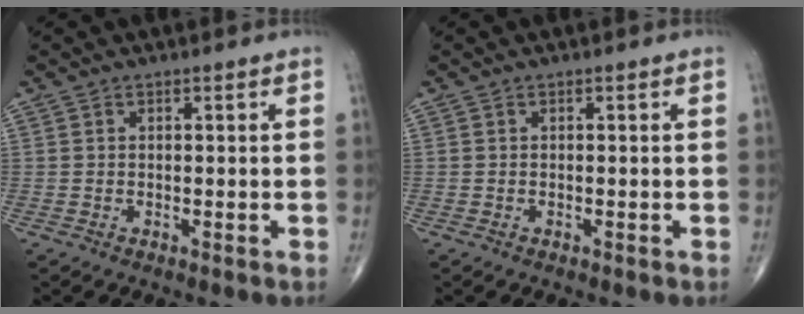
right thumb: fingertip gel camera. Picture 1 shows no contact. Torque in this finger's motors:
{"motor_torque": [0.91, 0.87, -0.20, -0.12, 0.04]}